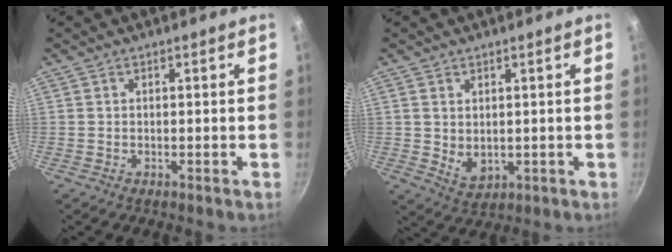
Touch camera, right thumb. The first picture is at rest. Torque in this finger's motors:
{"motor_torque": [-0.58, 0.24, -0.11, 0.11, 0.01]}